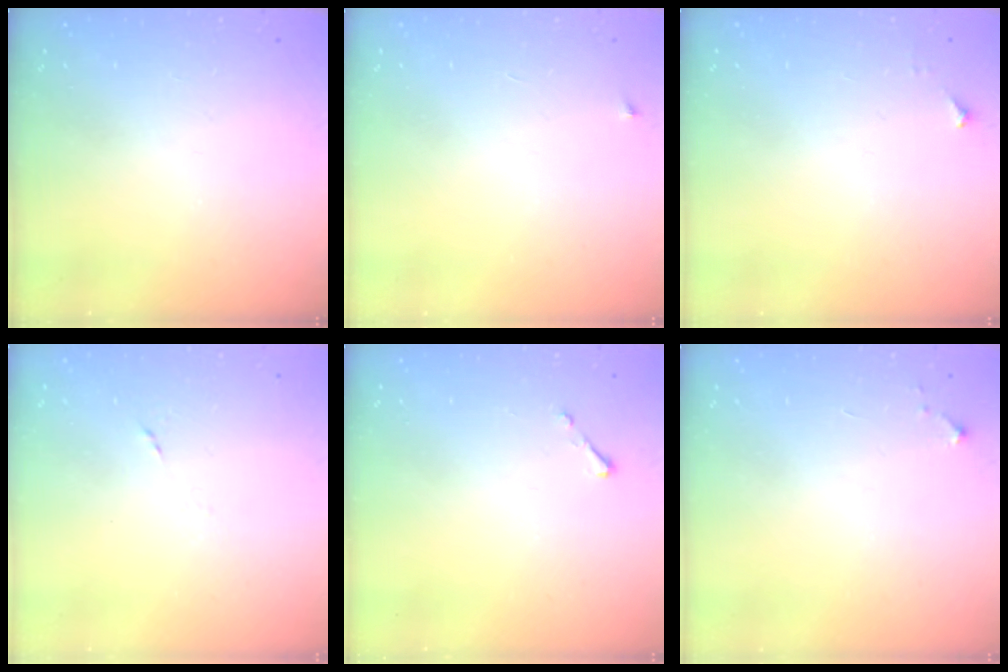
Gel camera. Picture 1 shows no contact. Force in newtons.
{"total": 2.5, "press": 2.4, "slide": 0.4}
{"total": 3.4, "press": 3.4, "slide": 0.4}
{"total": 4.9, "press": 4.7, "slide": 1.1}
{"total": 2.5, "press": 2.5, "slide": 0.3}
{"total": 2.6, "press": 2.6, "slide": 0.4}